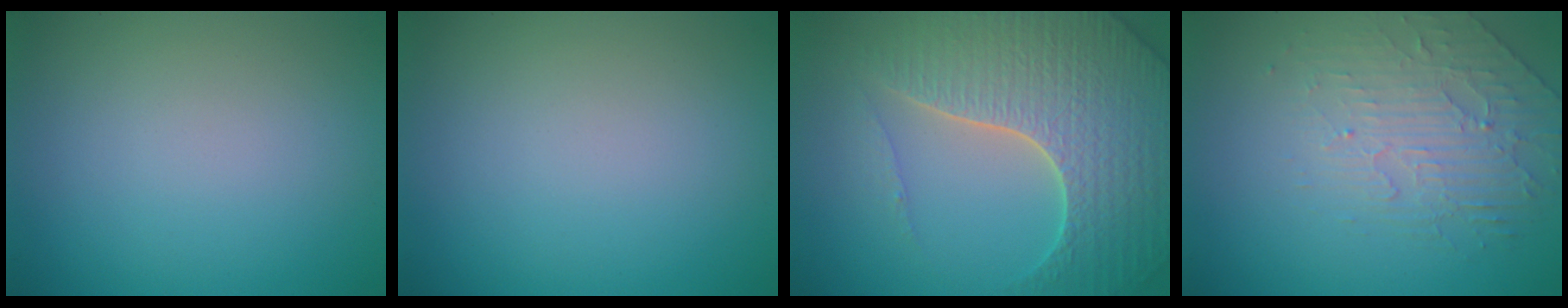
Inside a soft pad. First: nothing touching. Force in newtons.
{"total": 0.0}
{"total": 7.0, "press": 6.7, "slide": 1.8}
{"total": 2.5, "press": 1.8, "slide": 1.6}